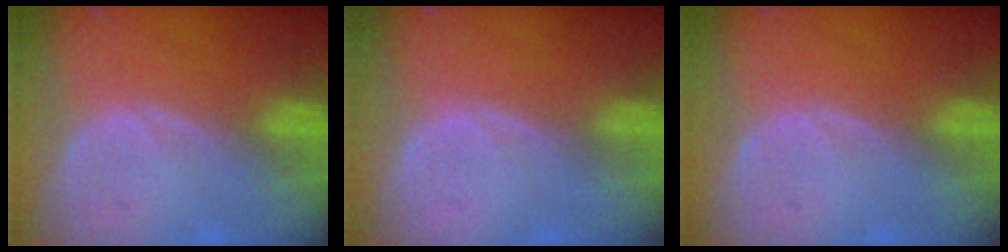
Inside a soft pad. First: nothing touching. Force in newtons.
{"total": 0.0}
{"total": 0.0}